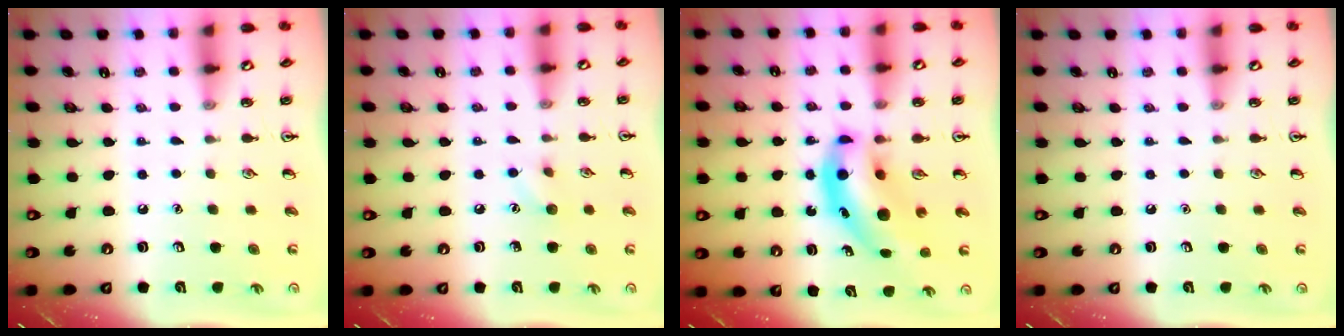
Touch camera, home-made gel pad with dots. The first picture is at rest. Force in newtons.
{"total": 5.6, "press": 5.4, "slide": 1.6}
{"total": 10.5, "press": 10.0, "slide": 3.0}
{"total": 0.0}